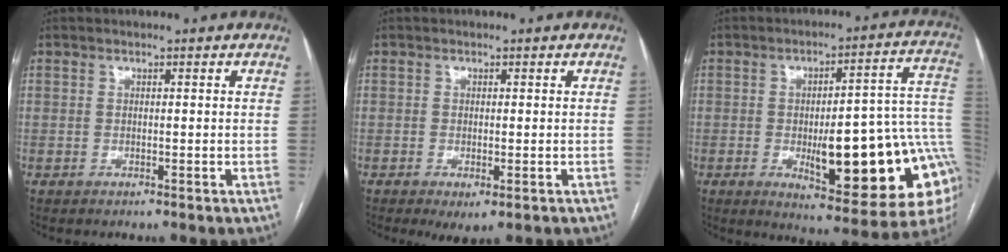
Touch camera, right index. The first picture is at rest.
{"total": 2.9, "force": [-1.5, 0.8, 2.3], "torque": [-0.034, -0.006, -0.016]}
{"total": 22.9, "force": [-4.7, 5.4, 21.7], "torque": [-0.198, 0.018, -0.046]}